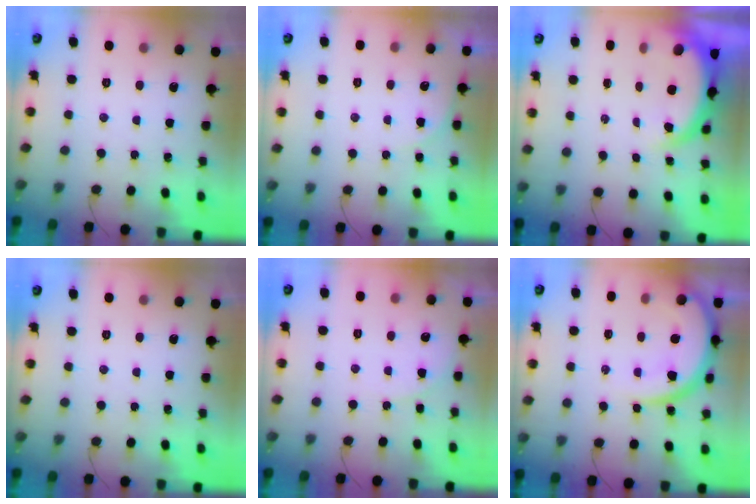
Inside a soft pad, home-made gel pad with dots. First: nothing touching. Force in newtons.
{"total": 4.4, "press": 4.4, "slide": 0.2}
{"total": 5.2, "press": 5.1, "slide": 0.9}
{"total": 0.0}
{"total": 4.8, "press": 4.8, "slide": 0.5}
{"total": 13.0, "press": 12.9, "slide": 1.7}